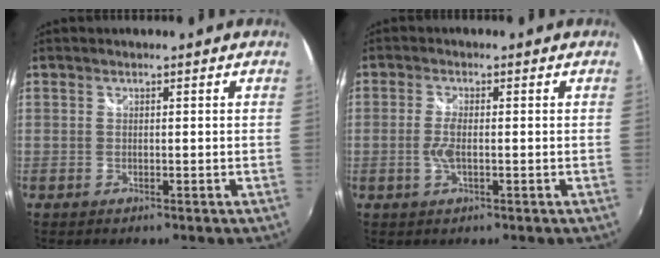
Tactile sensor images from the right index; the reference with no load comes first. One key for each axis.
{"total": 3.4, "fx": -0.5, "fy": 1.0, "fz": 3.2, "tx": -0.067, "ty": -0.003, "tz": -0.012}